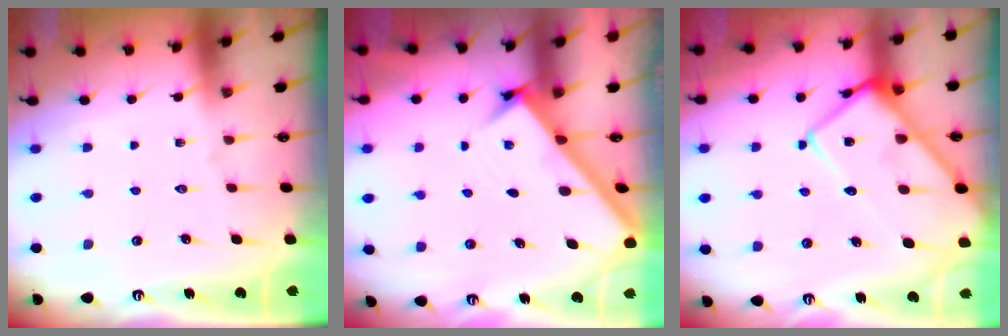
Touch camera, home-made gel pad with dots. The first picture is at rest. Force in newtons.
{"total": 2.7, "press": 2.7, "slide": 0.3}
{"total": 14.9, "press": 14.9, "slide": 1.3}